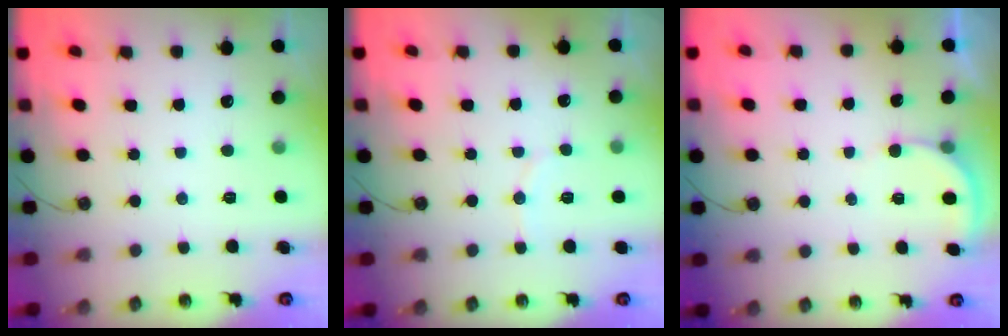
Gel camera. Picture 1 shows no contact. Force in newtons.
{"total": 5.6, "press": 5.5, "slide": 0.7}
{"total": 3.3, "press": 3.2, "slide": 0.5}